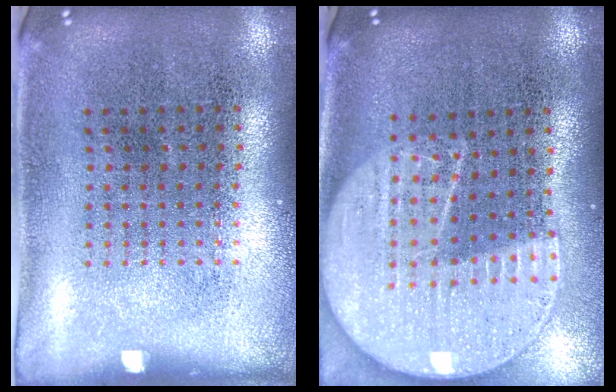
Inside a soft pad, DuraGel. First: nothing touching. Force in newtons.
{"total": 2.3, "press": 2.0, "slide": 1.1}